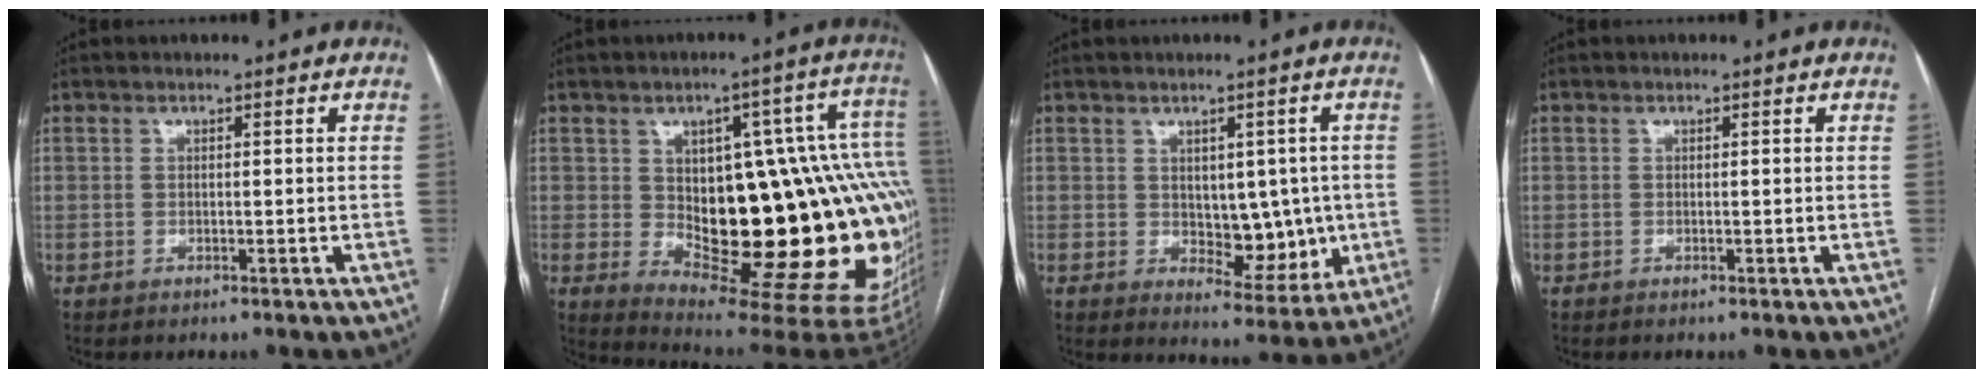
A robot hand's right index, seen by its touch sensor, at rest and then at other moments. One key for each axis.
{"total": 28.5, "fx": -1.4, "fy": 8.8, "fz": 27.0, "tx": -0.277, "ty": 0.030, "tz": 0.009}
{"total": 7.8, "fx": 0.0, "fy": 4.6, "fz": 6.2, "tx": -0.065, "ty": 0.005, "tz": 0.019}
{"total": 0.0}